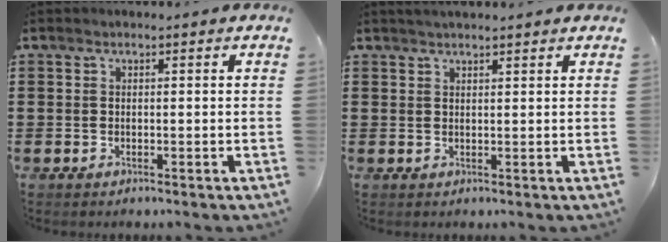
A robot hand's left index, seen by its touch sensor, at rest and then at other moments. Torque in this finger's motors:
{"motor_torque": [0.30, -0.51, 0.13, 0.06]}